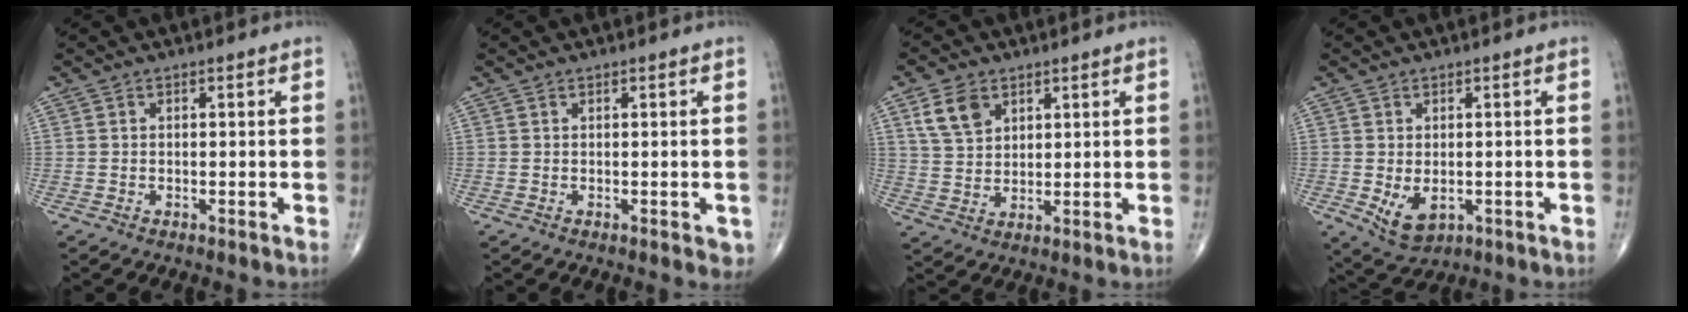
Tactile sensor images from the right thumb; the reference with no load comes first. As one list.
[{"total": 2.1, "force": [-0.5, 1.0, 1.8], "torque": [-0.008, 0.000, -0.004]}, {"total": 6.9, "force": [3.5, 4.7, 3.8], "torque": [-0.059, -0.012, 0.073]}, {"total": 5.5, "force": [-1.0, 3.7, 4.0], "torque": [-0.060, -0.011, 0.001]}]